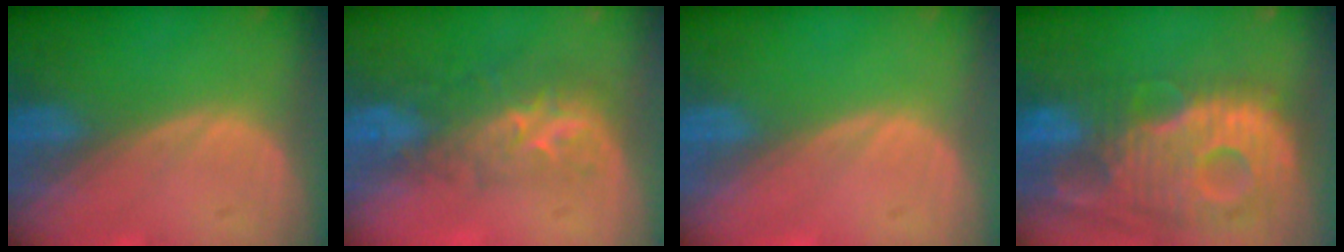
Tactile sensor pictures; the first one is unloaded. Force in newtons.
{"total": 8.7, "press": 7.2, "slide": 5.0}
{"total": 0.0}
{"total": 13.7, "press": 11.8, "slide": 6.8}